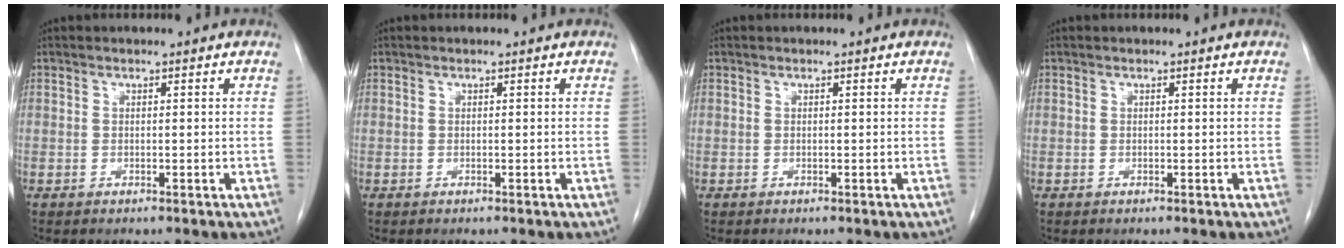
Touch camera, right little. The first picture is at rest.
{"total": 0.0}
{"total": 0.0}
{"total": 0.0}